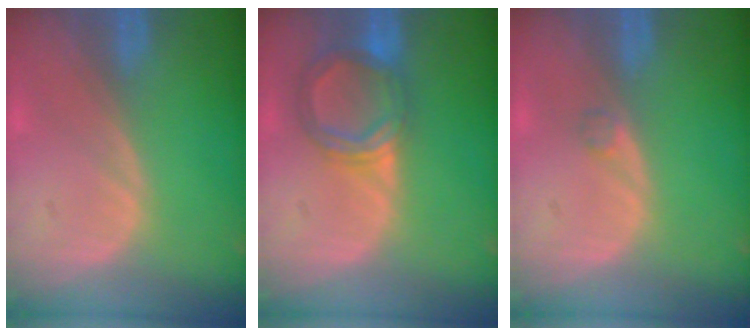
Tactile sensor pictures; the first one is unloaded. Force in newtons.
{"total": 5.6, "press": 5.6, "slide": 0.4}
{"total": 0.9, "press": 0.9, "slide": 0.1}